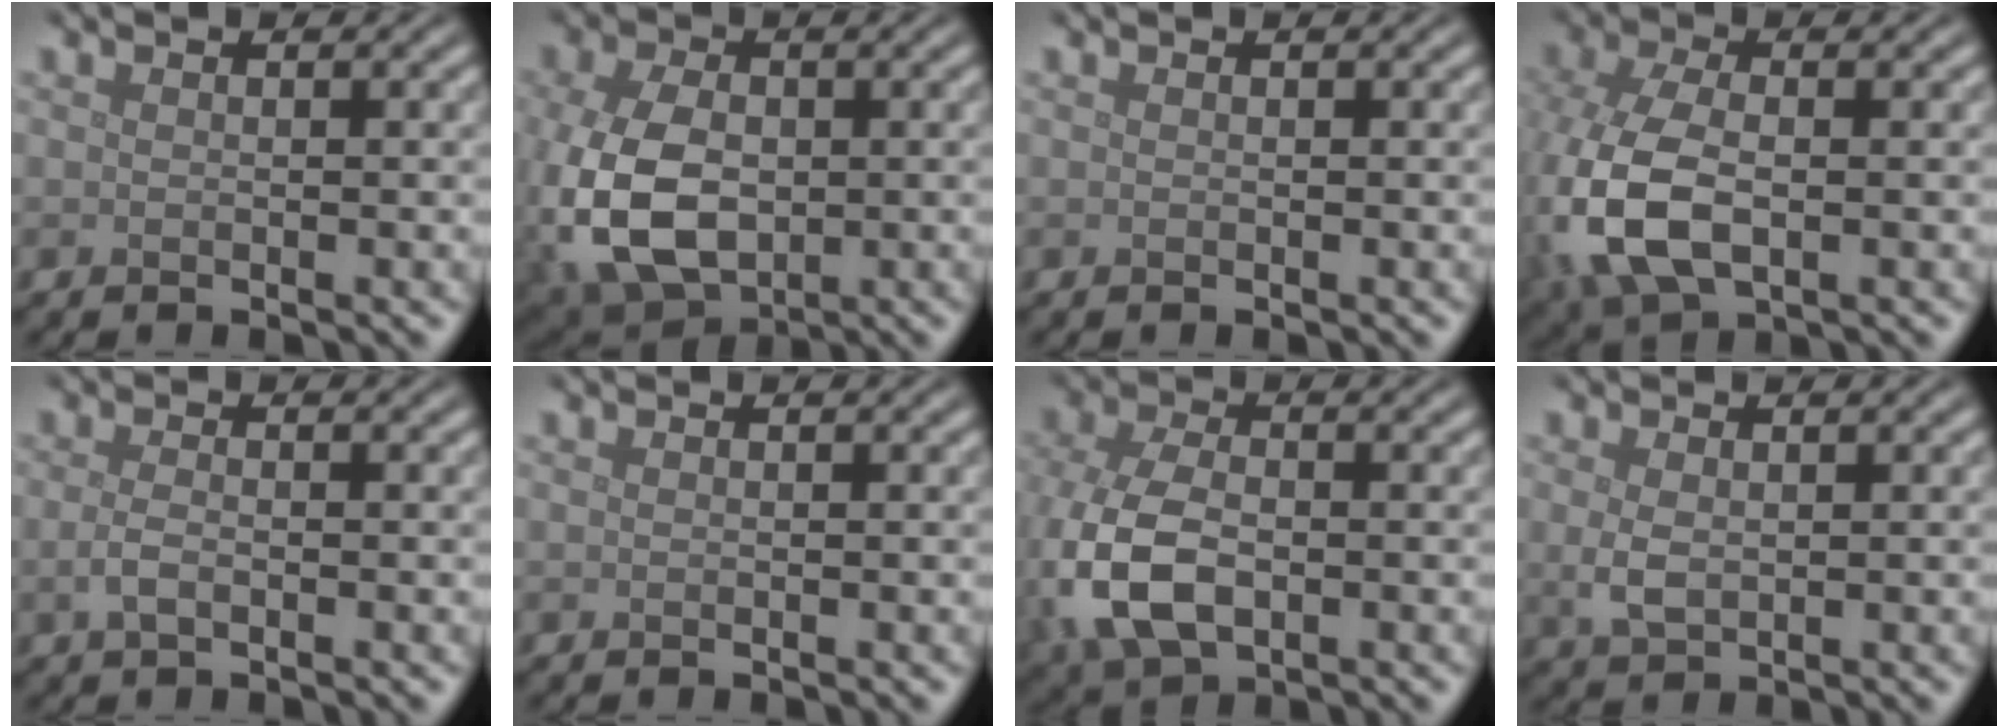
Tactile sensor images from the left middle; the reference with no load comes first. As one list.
[{"total": 9.0, "force": [-1.5, 5.9, 6.7], "torque": [-0.164, -0.016, -0.024]}, {"total": 0.0}, {"total": 8.8, "force": [-1.6, 5.2, 6.8], "torque": [-0.181, -0.015, -0.032]}, {"total": 1.5, "force": [-0.5, 0.6, 1.3], "torque": [-0.031, -0.002, -0.013]}, {"total": 0.0}, {"total": 8.0, "force": [-1.8, 5.0, 6.0], "torque": [-0.152, -0.013, -0.039]}, {"total": 2.1, "force": [0.1, 1.4, 1.6], "torque": [-0.041, -0.002, 0.006]}]